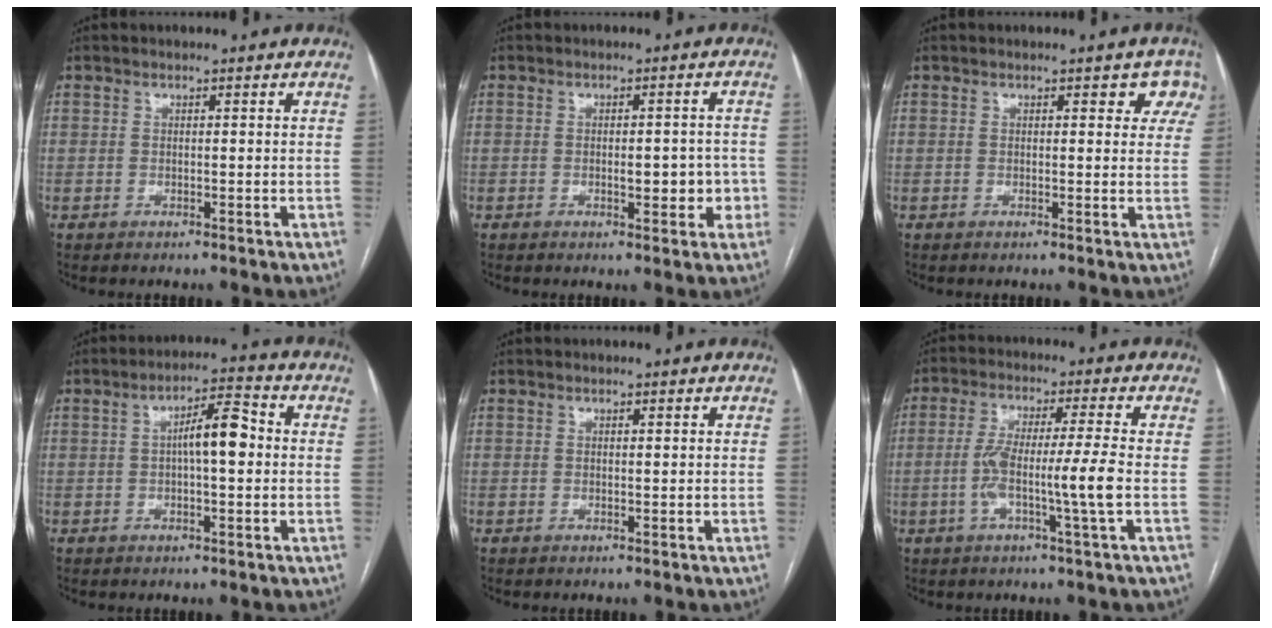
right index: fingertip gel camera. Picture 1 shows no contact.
{"total": 4.8, "force": [-1.1, 1.9, 4.3], "torque": [-0.052, 0.009, -0.010]}
{"total": 3.9, "force": [2.3, 2.1, 2.4], "torque": [-0.001, 0.006, 0.016]}
{"total": 6.8, "force": [0.4, 1.6, 6.6], "torque": [-0.111, 0.020, 0.005]}
{"total": 0.0}
{"total": 8.7, "force": [-1.8, -0.9, 8.5], "torque": [-0.164, 0.002, -0.035]}